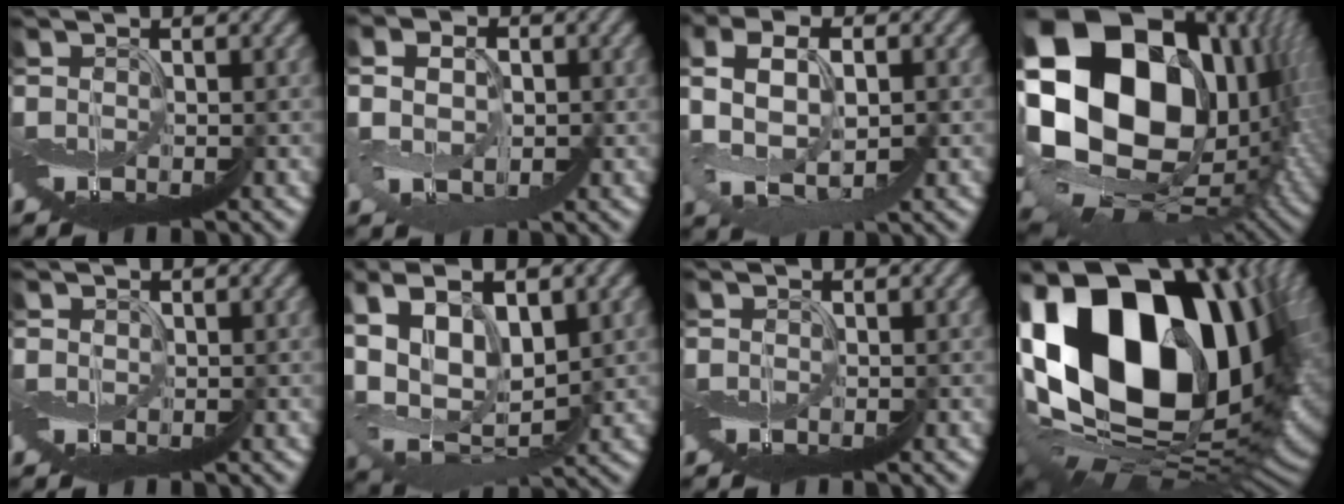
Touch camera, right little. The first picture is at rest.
{"total": 2.5, "force": [1.2, 1.7, 1.4], "torque": [-0.027, 0.022, 0.008]}
{"total": 3.8, "force": [0.1, 1.7, 3.4], "torque": [-0.097, 0.021, -0.010]}
{"total": 17.5, "force": [4.2, 12.6, 11.4], "torque": [-0.255, -0.013, 0.081]}
{"total": 1.0, "force": [1.0, 0.1, -0.2], "torque": [-0.008, 0.000, 0.017]}
{"total": 9.2, "force": [4.1, 5.0, 6.6], "torque": [-0.150, 0.021, 0.085]}
{"total": 0.0}
{"total": 16.7, "force": [7.2, 9.8, 11.5], "torque": [-0.254, 0.027, 0.130]}